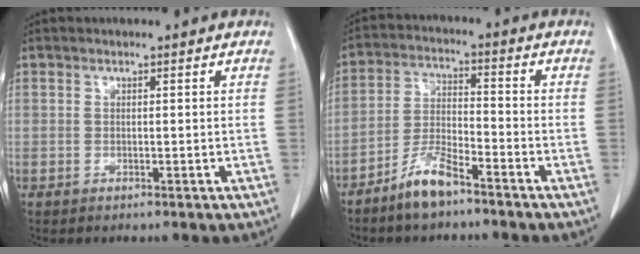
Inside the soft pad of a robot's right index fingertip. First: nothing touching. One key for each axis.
{"total": 6.7, "fx": -5.1, "fy": 1.4, "fz": 4.1, "tx": -0.084, "ty": -0.006, "tz": -0.101}